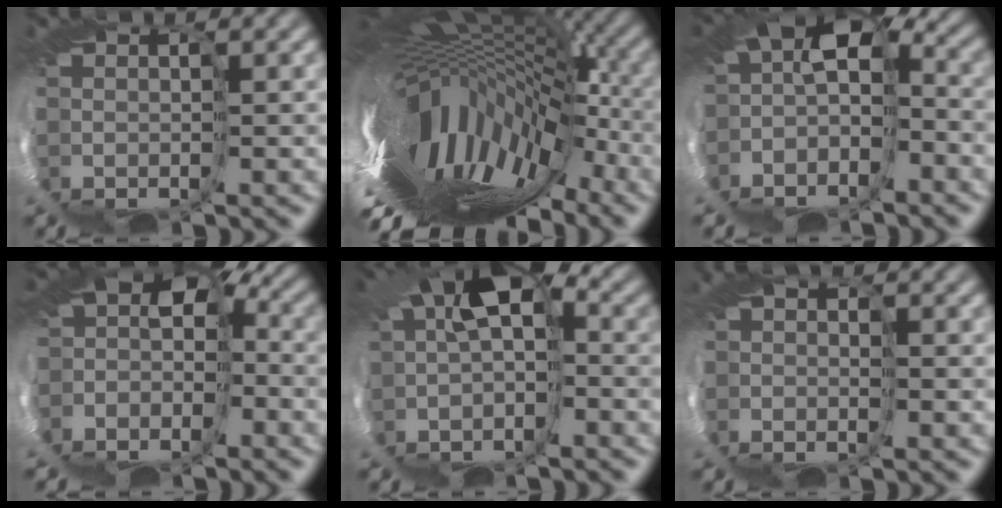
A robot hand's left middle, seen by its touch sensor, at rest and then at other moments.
{"total": 13.8, "force": [-1.8, 5.0, 12.7], "torque": [-0.167, -0.009, -0.031]}
{"total": 4.6, "force": [-2.4, 2.4, 3.2], "torque": [-0.066, -0.022, -0.020]}
{"total": 5.5, "force": [-3.8, 3.4, 2.1], "torque": [-0.047, -0.024, -0.017]}
{"total": 5.5, "force": [-0.4, 2.3, 5.0], "torque": [-0.072, -0.009, -0.001]}
{"total": 0.6, "force": [-0.5, -0.2, 0.2], "torque": [0.007, -0.006, -0.010]}